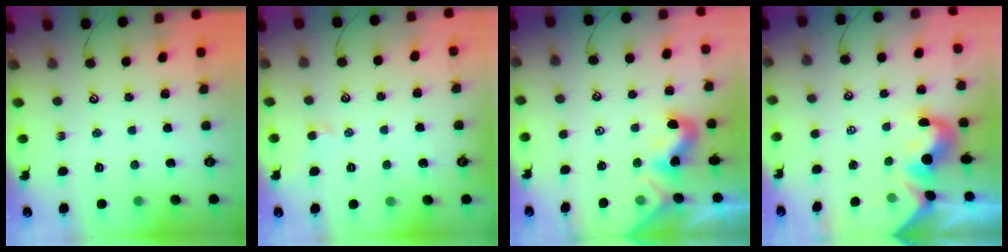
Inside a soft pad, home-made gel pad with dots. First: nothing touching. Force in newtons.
{"total": 1.2, "press": 1.2, "slide": 0.4}
{"total": 1.8, "press": 1.8, "slide": 0.5}
{"total": 4.0, "press": 3.9, "slide": 0.9}